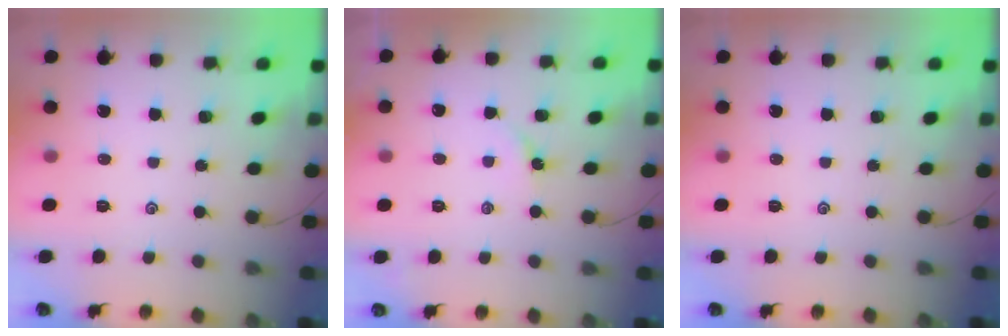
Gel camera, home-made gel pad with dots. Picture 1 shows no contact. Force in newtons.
{"total": 2.0, "press": 1.9, "slide": 0.3}
{"total": 0.0}